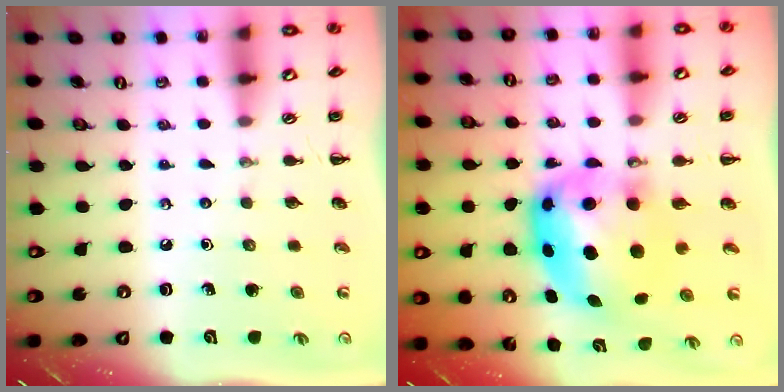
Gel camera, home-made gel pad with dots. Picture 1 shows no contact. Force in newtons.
{"total": 8.3, "press": 8.0, "slide": 1.9}